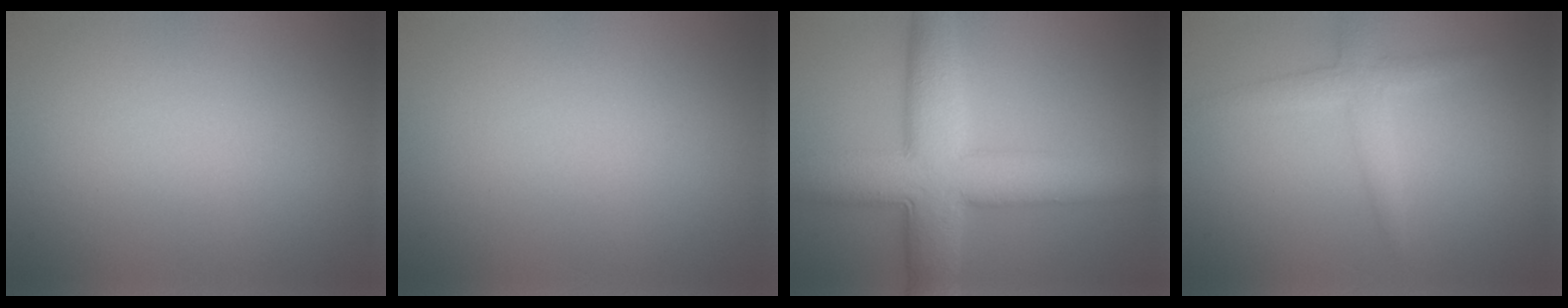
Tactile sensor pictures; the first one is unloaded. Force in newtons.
{"total": 0.0}
{"total": 9.8, "press": 9.8, "slide": 0.1}
{"total": 2.4, "press": 2.4, "slide": 0.1}